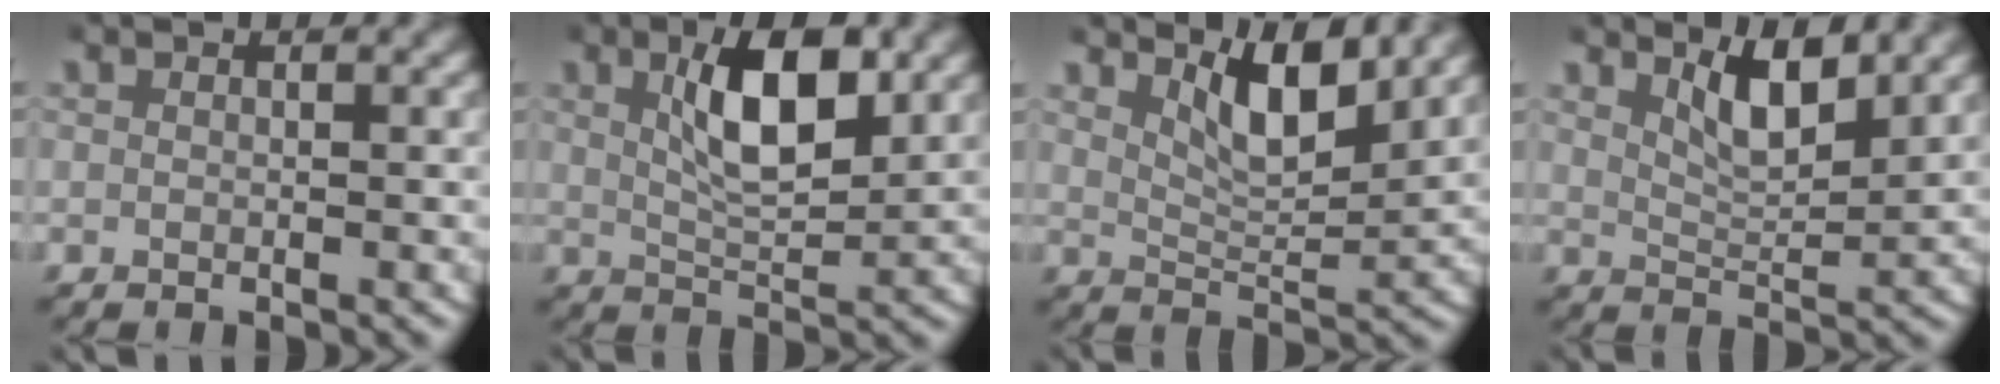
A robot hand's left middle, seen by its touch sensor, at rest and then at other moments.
{"total": 5.8, "force": [2.1, 2.1, 5.0], "torque": [-0.081, 0.002, 0.038]}
{"total": 4.7, "force": [3.4, 1.1, 3.1], "torque": [-0.053, -0.008, 0.059]}
{"total": 3.7, "force": [2.8, 0.9, 2.3], "torque": [-0.043, -0.007, 0.051]}